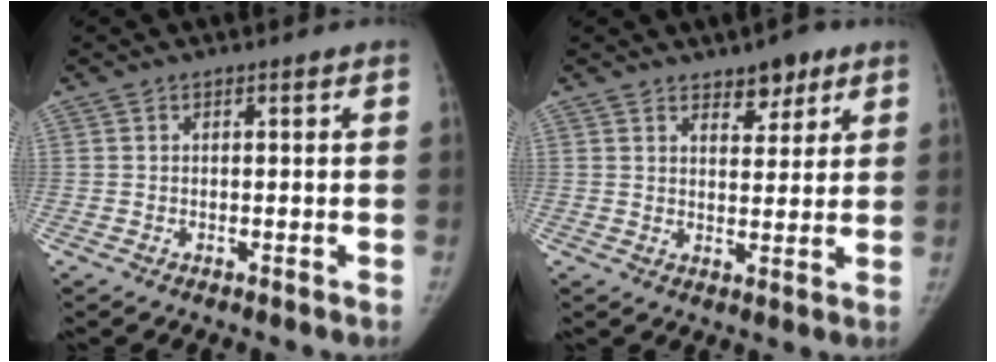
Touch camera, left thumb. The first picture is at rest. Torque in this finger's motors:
{"motor_torque": [-0.02, 0.06, 0.00, 0.28, -0.01]}